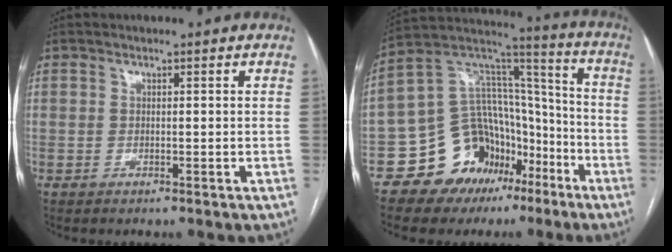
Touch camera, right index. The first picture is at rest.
{"total": 16.2, "force": [-9.2, 11.8, 6.3], "torque": [-0.098, 0.103, -0.145]}